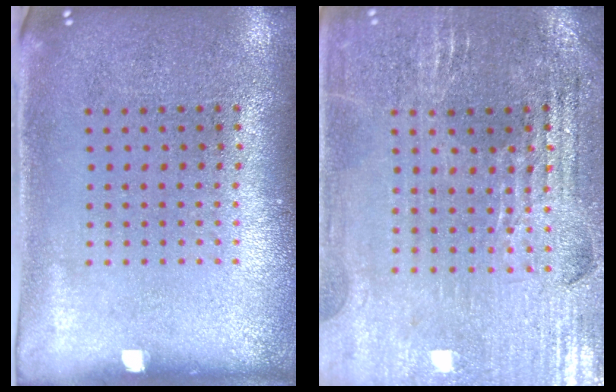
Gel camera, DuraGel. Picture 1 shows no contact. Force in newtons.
{"total": 2.8, "press": 2.8, "slide": 0.4}